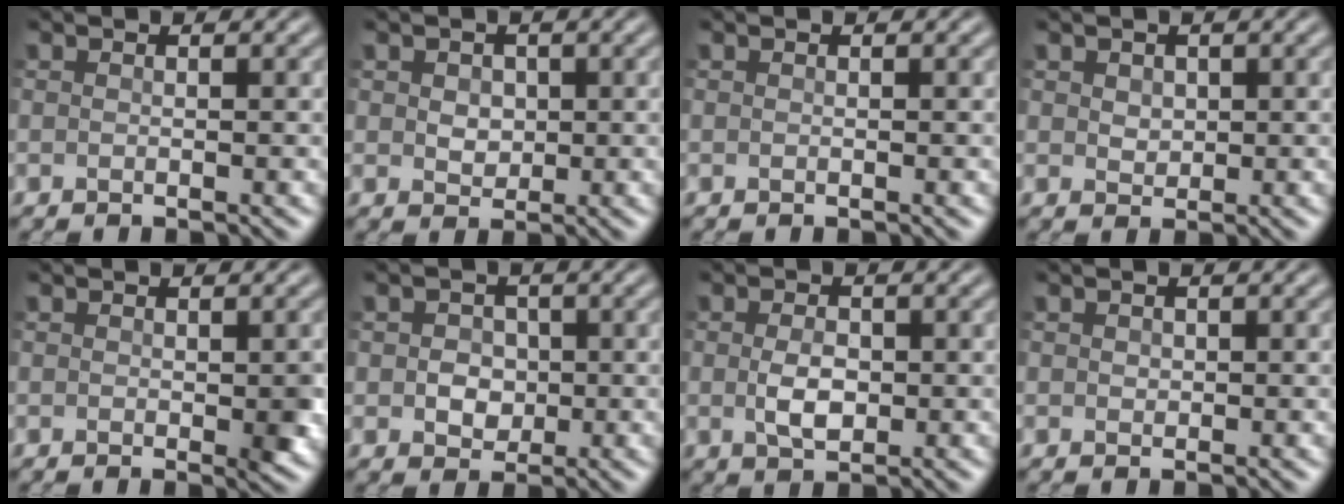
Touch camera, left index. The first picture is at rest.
{"total": 2.0, "force": [0.4, 1.6, 1.1], "torque": [-0.023, -0.002, 0.006]}
{"total": 0.0}
{"total": 1.3, "force": [0.5, 1.1, 0.6], "torque": [-0.013, -0.002, 0.011]}
{"total": 1.6, "force": [-0.1, 0.6, 1.5], "torque": [-0.015, -0.005, -0.002]}
{"total": 2.7, "force": [0.0, 2.3, 1.4], "torque": [-0.017, -0.002, -0.006]}
{"total": 2.8, "force": [-0.1, 1.7, 2.2], "torque": [-0.047, -0.003, -0.002]}
{"total": 0.5, "force": [0.2, 0.4, 0.2], "torque": [-0.004, -0.002, 0.003]}